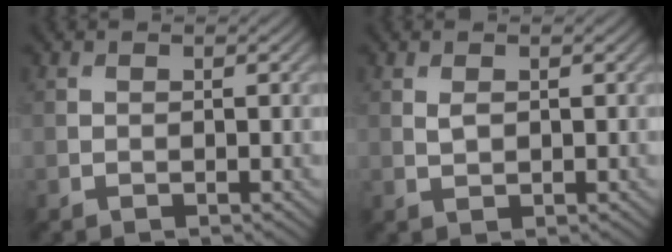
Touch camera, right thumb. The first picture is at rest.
{"total": 1.2, "force": [0.5, 0.6, 0.9], "torque": [-0.025, -0.003, 0.014]}